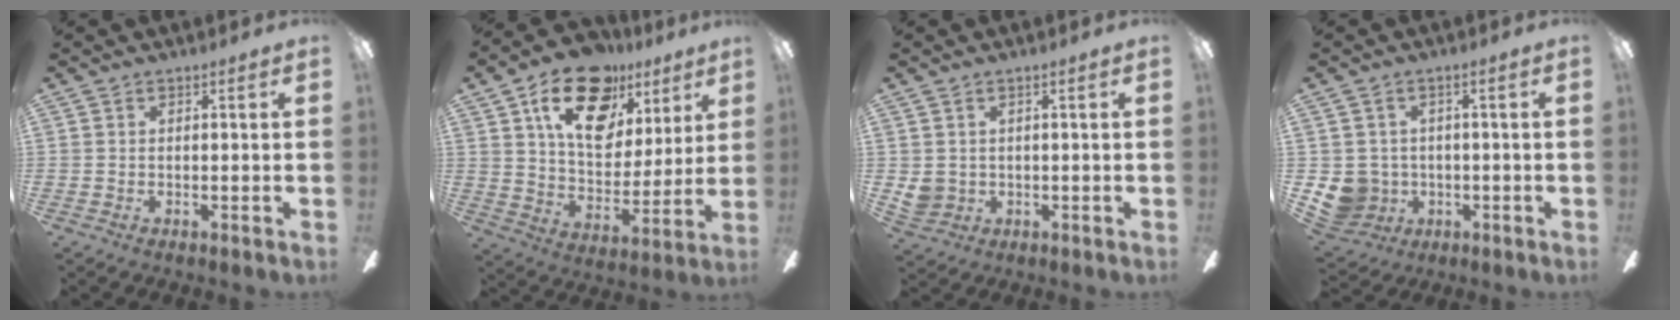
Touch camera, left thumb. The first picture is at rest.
{"total": 21.6, "force": [11.9, 12.9, 12.7], "torque": [-0.197, -0.053, 0.208]}
{"total": 3.5, "force": [1.0, 3.2, 1.0], "torque": [-0.025, 0.006, 0.022]}
{"total": 6.5, "force": [-0.5, 6.4, 1.4], "torque": [-0.068, -0.006, -0.007]}